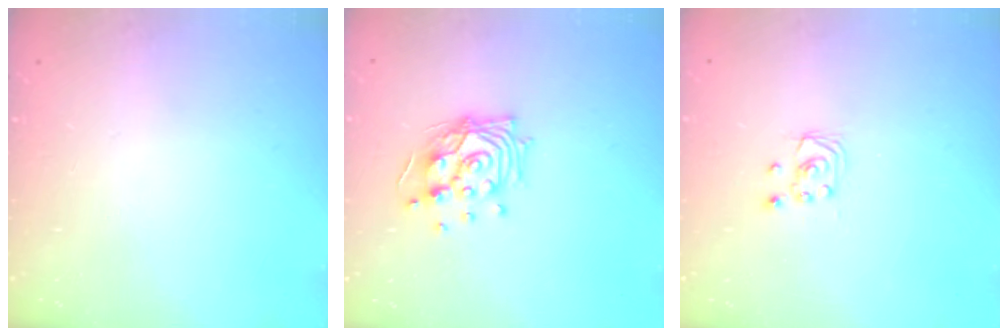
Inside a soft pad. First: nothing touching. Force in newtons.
{"total": 14.4, "press": 13.6, "slide": 4.7}
{"total": 2.3, "press": 2.2, "slide": 0.3}